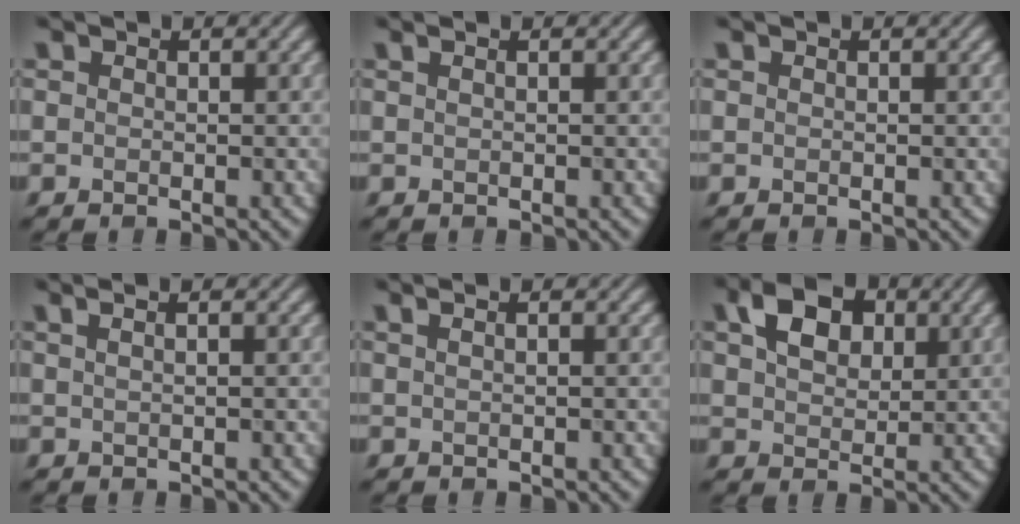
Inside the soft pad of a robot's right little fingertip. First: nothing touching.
{"total": 1.4, "force": [0.7, 0.6, 1.0], "torque": [-0.008, 0.000, -0.001]}
{"total": 0.0}
{"total": 3.8, "force": [1.9, 1.9, 2.6], "torque": [-0.018, 0.029, -0.002]}
{"total": 3.0, "force": [1.5, 1.5, 2.1], "torque": [-0.011, 0.018, -0.007]}
{"total": 4.8, "force": [2.1, 3.2, 2.9], "torque": [-0.058, 0.007, 0.034]}